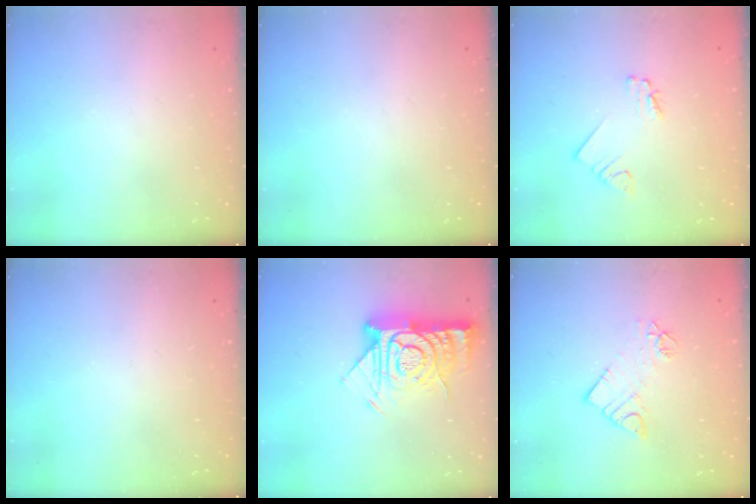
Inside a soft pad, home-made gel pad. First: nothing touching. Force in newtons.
{"total": 0.0}
{"total": 1.7, "press": 1.7, "slide": 0.0}
{"total": 0.0}
{"total": 16.6, "press": 16.5, "slide": 1.8}
{"total": 8.6, "press": 8.5, "slide": 0.7}